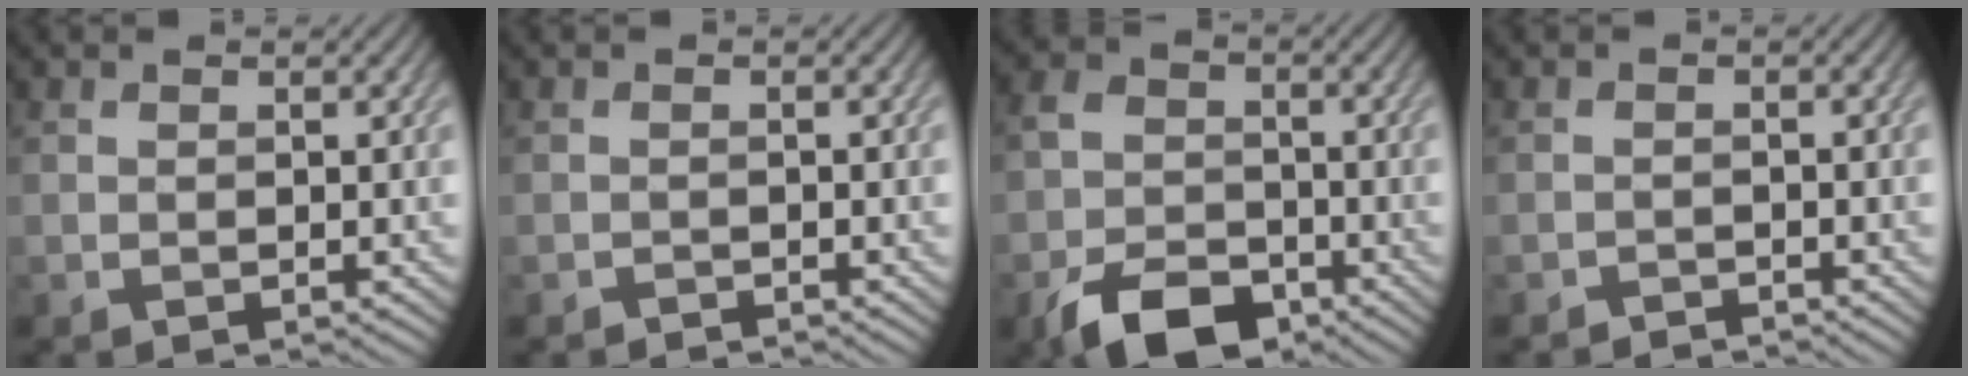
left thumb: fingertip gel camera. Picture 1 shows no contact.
{"total": 0.8, "force": [-0.8, 0.0, 0.0], "torque": [0.001, -0.001, -0.018]}
{"total": 8.6, "force": [-5.1, 5.1, 4.7], "torque": [-0.097, -0.011, -0.101]}
{"total": 1.5, "force": [-1.5, 0.1, 0.1], "torque": [0.001, 0.000, -0.030]}